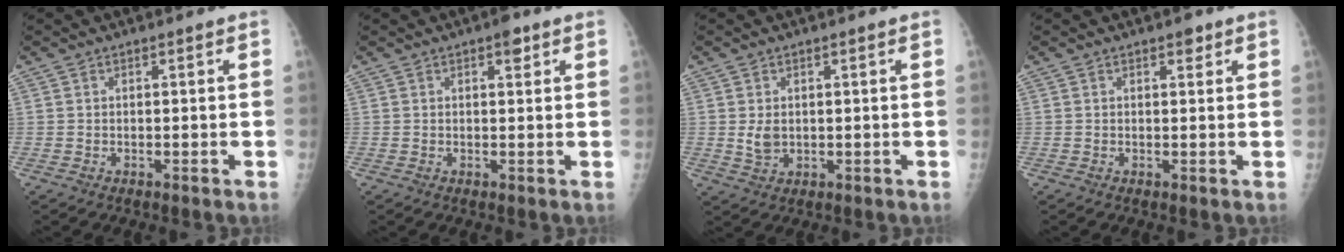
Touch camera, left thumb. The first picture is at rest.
{"total": 2.4, "force": [1.4, 1.0, 1.7], "torque": [-0.016, -0.004, 0.017]}
{"total": 3.0, "force": [0.4, 2.1, 2.0], "torque": [-0.030, -0.008, 0.015]}
{"total": 1.8, "force": [1.2, 0.9, 1.0], "torque": [-0.005, -0.005, 0.014]}